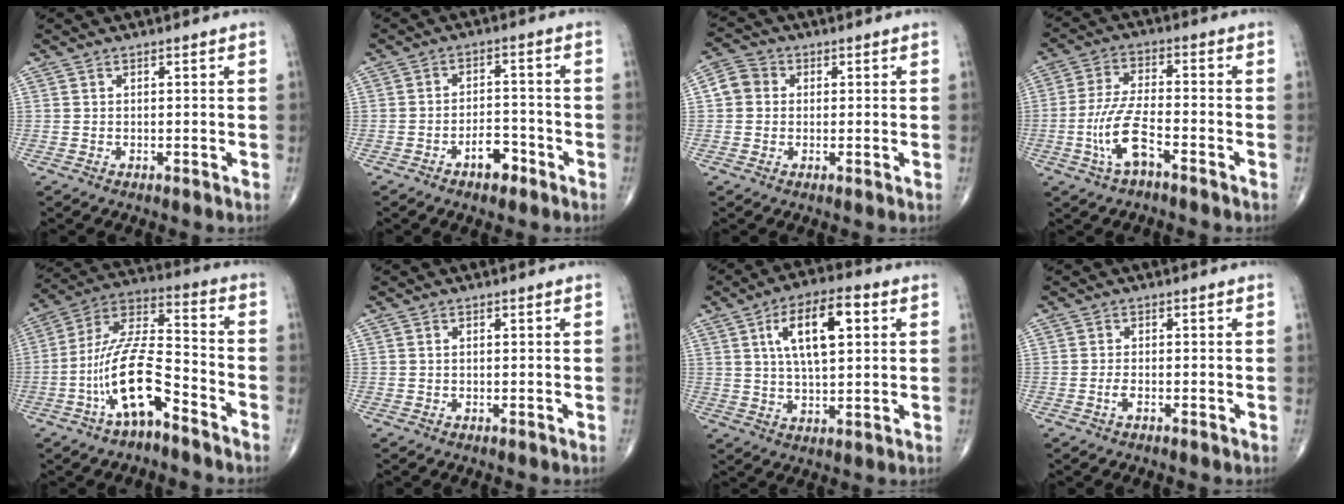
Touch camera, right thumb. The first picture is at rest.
{"total": 5.0, "force": [-2.9, 2.6, 3.1], "torque": [-0.034, 0.029, -0.047]}
{"total": 4.6, "force": [0.3, 4.1, 1.9], "torque": [-0.024, 0.010, -0.003]}
{"total": 8.7, "force": [-3.8, 2.8, 7.4], "torque": [-0.159, 0.027, -0.072]}
{"total": 15.0, "force": [-7.0, 5.3, 12.2], "torque": [-0.236, 0.066, -0.132]}
{"total": 0.0}
{"total": 12.6, "force": [3.8, 5.1, 10.8], "torque": [-0.174, 0.005, 0.061]}
{"total": 1.3, "force": [-0.6, 0.4, 1.1], "torque": [-0.024, 0.002, -0.013]}